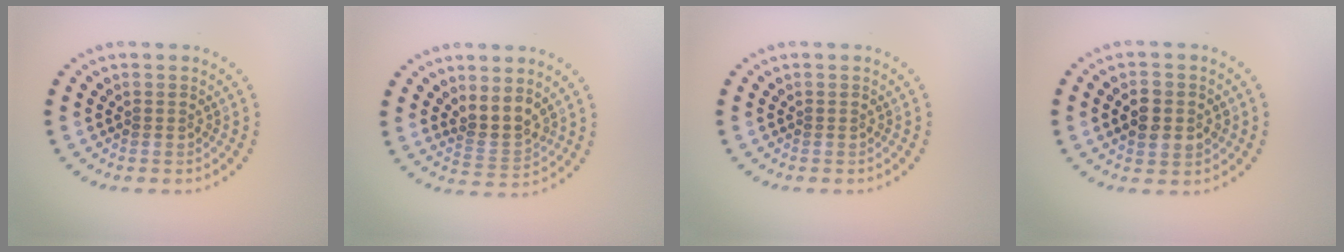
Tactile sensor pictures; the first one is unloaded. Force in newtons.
{"total": 2.9, "press": 2.5, "slide": 1.4}
{"total": 0.0}
{"total": 3.9, "press": 3.9, "slide": 0.3}